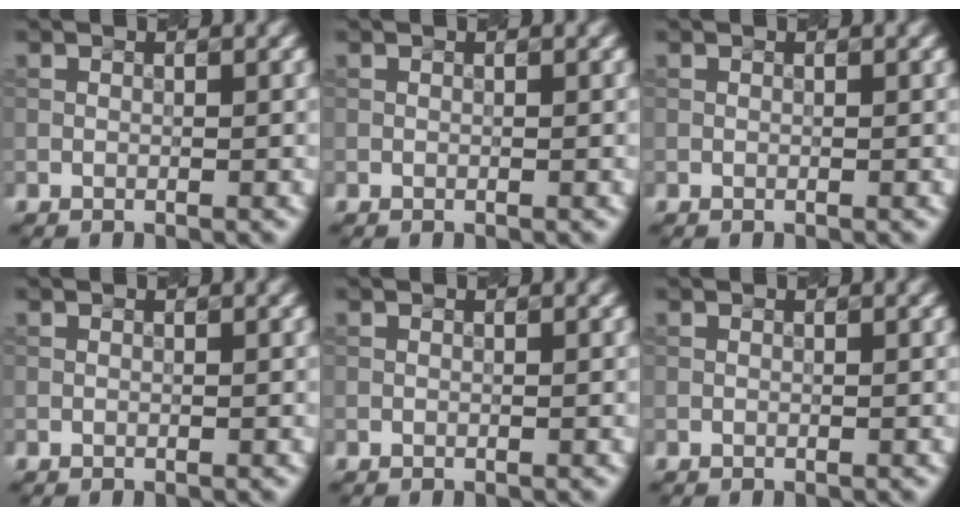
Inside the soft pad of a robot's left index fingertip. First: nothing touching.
{"total": 0.0}
{"total": 0.0}
{"total": 0.0}
{"total": 0.0}
{"total": 0.0}